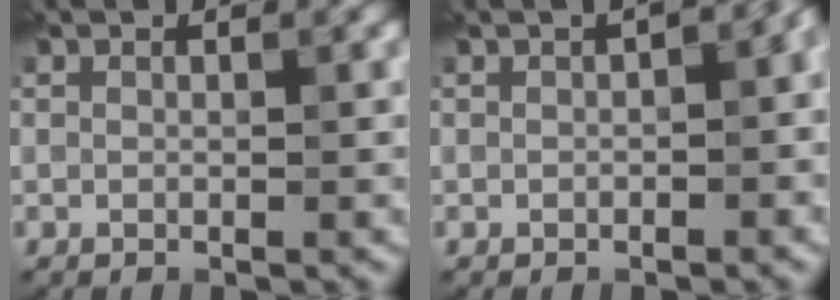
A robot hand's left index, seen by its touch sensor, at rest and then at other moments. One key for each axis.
{"total": 4.2, "fx": 0.2, "fy": 2.2, "fz": 3.6, "tx": -0.017, "ty": 0.012, "tz": 0.002}